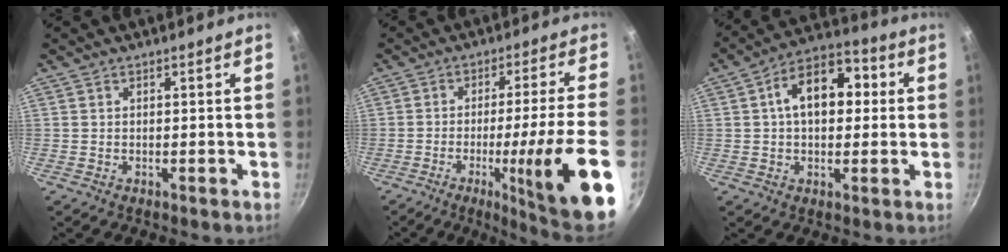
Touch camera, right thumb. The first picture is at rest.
{"total": 19.0, "force": [-6.1, 0.7, 18.0], "torque": [-0.250, 0.016, -0.081]}
{"total": 13.2, "force": [2.1, 8.5, 9.9], "torque": [-0.110, 0.027, 0.014]}